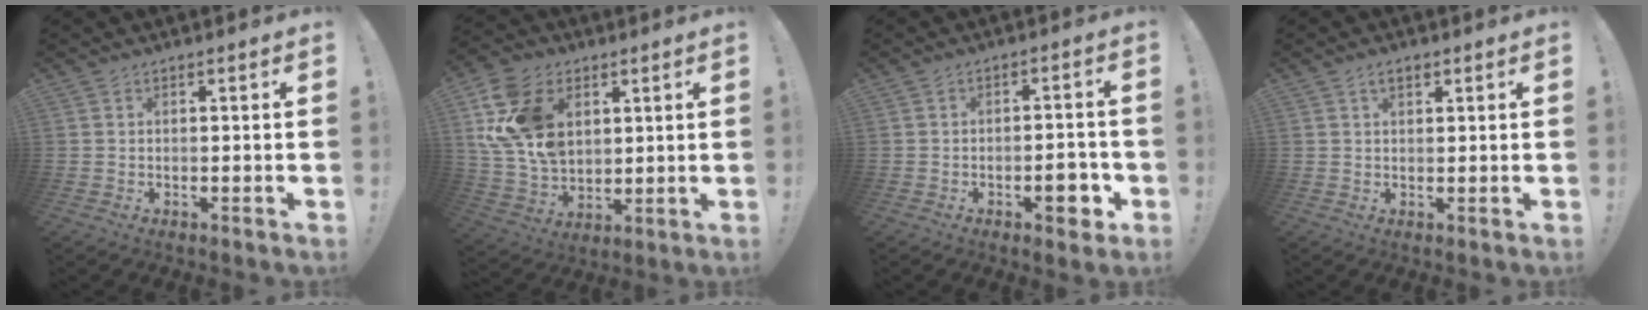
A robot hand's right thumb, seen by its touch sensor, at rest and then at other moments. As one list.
[{"total": 19.3, "force": [6.5, 13.7, 11.9], "torque": [-0.233, -0.027, 0.126]}, {"total": 7.0, "force": [-2.9, 2.8, 5.7], "torque": [-0.065, 0.011, -0.047]}, {"total": 2.5, "force": [1.4, 1.4, 1.6], "torque": [-0.018, -0.003, 0.021]}]